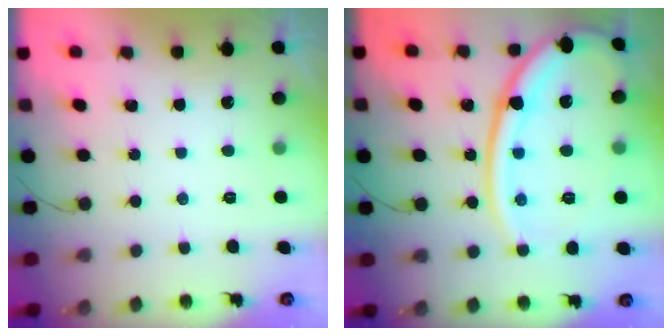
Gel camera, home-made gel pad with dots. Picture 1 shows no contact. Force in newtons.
{"total": 19.2, "press": 19.0, "slide": 2.2}